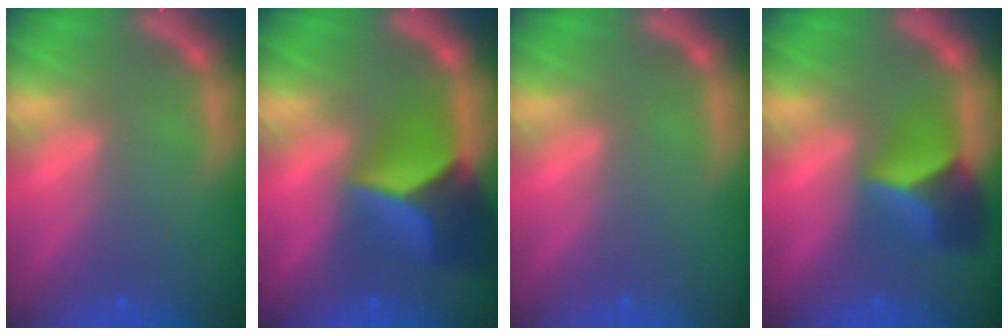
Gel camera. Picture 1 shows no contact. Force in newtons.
{"total": 8.4}
{"total": 0.0}
{"total": 5.4}